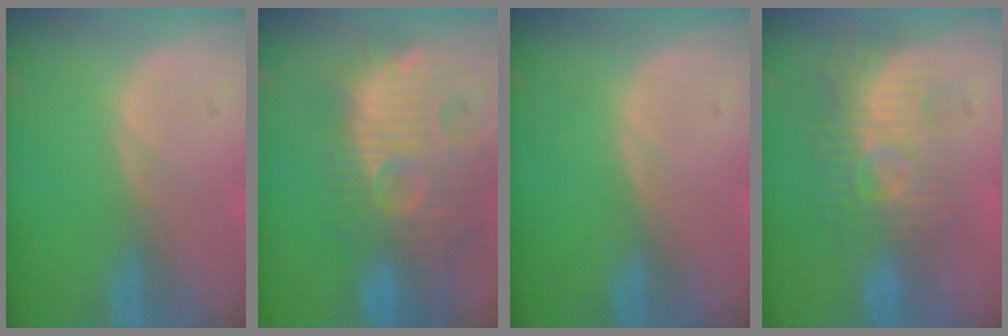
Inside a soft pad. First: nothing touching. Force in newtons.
{"total": 14.0, "press": 12.4, "slide": 6.6}
{"total": 0.0}
{"total": 9.8, "press": 8.5, "slide": 4.9}